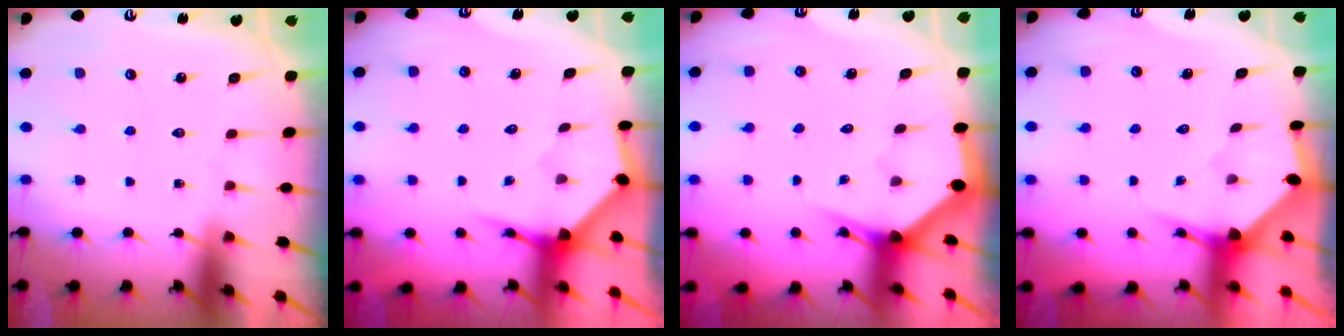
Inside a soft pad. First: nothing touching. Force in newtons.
{"total": 4.0, "press": 3.9, "slide": 0.4}
{"total": 3.0, "press": 3.0, "slide": 0.1}
{"total": 3.1, "press": 3.1, "slide": 0.2}